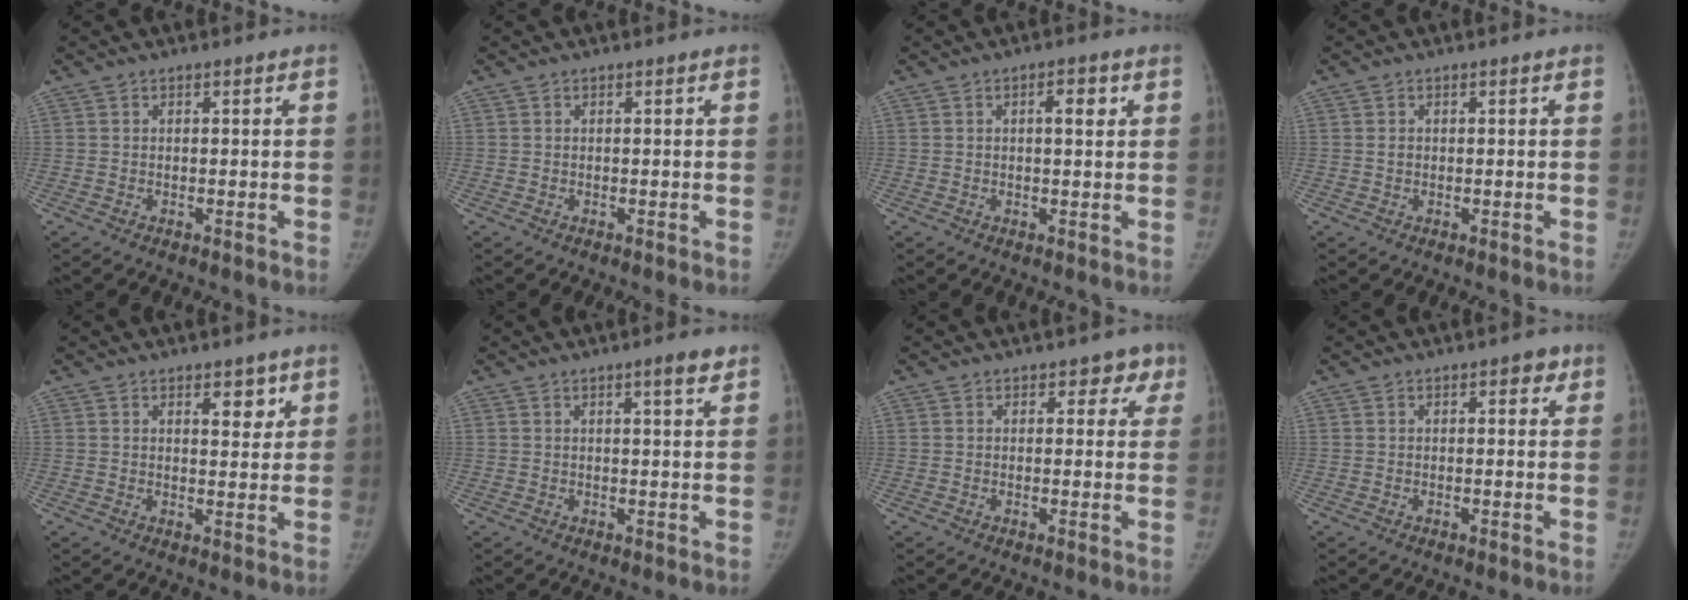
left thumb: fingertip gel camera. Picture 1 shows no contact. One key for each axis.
{"total": 0.0}
{"total": 3.1, "fx": 1.0, "fy": 1.3, "fz": 2.7, "tx": -0.033, "ty": 0.001, "tz": 0.012}
{"total": 0.7, "fx": 0.0, "fy": 0.6, "fz": 0.4, "tx": -0.004, "ty": 0.001, "tz": 0.001}
{"total": 3.9, "fx": 2.2, "fy": 2.0, "fz": 2.5, "tx": -0.008, "ty": -0.014, "tz": 0.030}
{"total": 2.9, "fx": 1.7, "fy": 0.3, "fz": 2.3, "tx": -0.033, "ty": -0.009, "tz": 0.025}
{"total": 3.6, "fx": 1.9, "fy": 2.6, "fz": 1.4, "tx": 0.026, "ty": -0.003, "tz": 0.015}
{"total": 2.1, "fx": 0.9, "fy": 1.3, "fz": 1.4, "tx": -0.001, "ty": 0.001, "tz": 0.007}